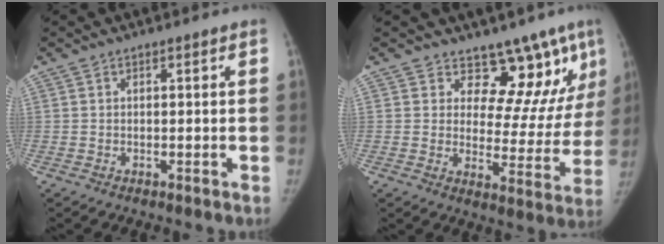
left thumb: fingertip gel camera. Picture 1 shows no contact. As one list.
[{"total": 13.3, "force": [10.0, 6.7, 5.8], "torque": [-0.015, -0.070, 0.121]}]